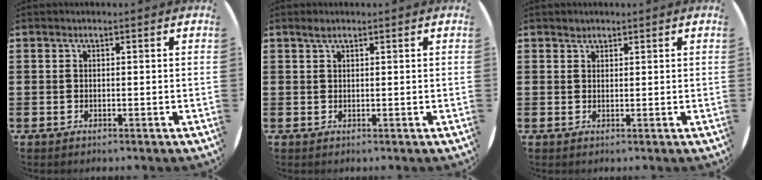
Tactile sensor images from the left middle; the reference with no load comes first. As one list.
[{"total": 0.9, "force": [0.8, 0.3, 0.5], "torque": [-0.010, 0.003, 0.013]}, {"total": 0.9, "force": [0.8, 0.3, 0.0], "torque": [-0.001, 0.001, 0.017]}]